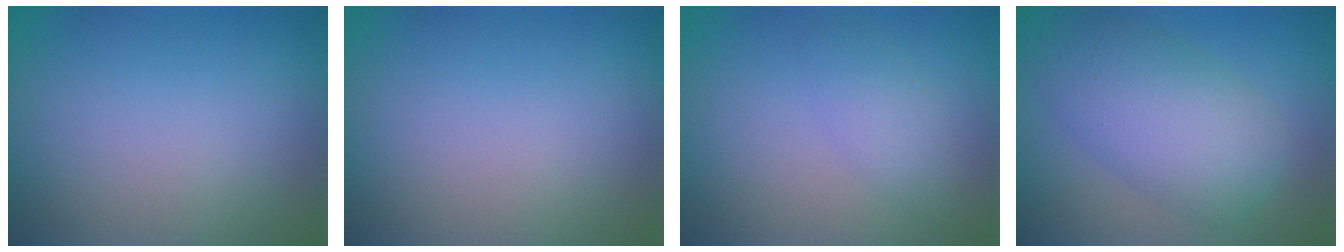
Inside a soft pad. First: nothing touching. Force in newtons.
{"total": 0.0}
{"total": 2.1, "press": 2.1, "slide": 0.1}
{"total": 7.1, "press": 7.1, "slide": 0.3}